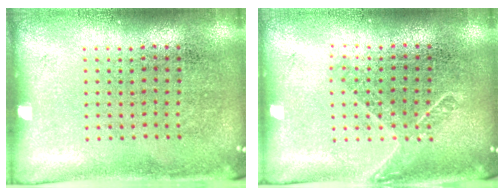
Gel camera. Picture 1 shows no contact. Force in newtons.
{"total": 1.5, "press": 1.2, "slide": 0.9}